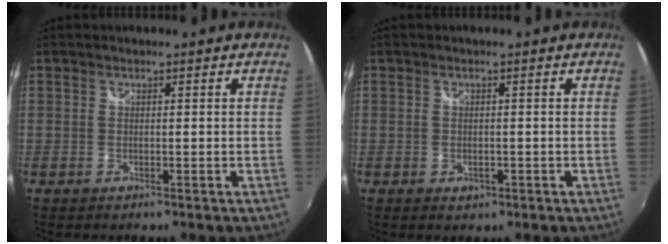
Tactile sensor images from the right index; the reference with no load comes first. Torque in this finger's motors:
{"motor_torque": [0.00, -0.04, 0.00, 0.00]}